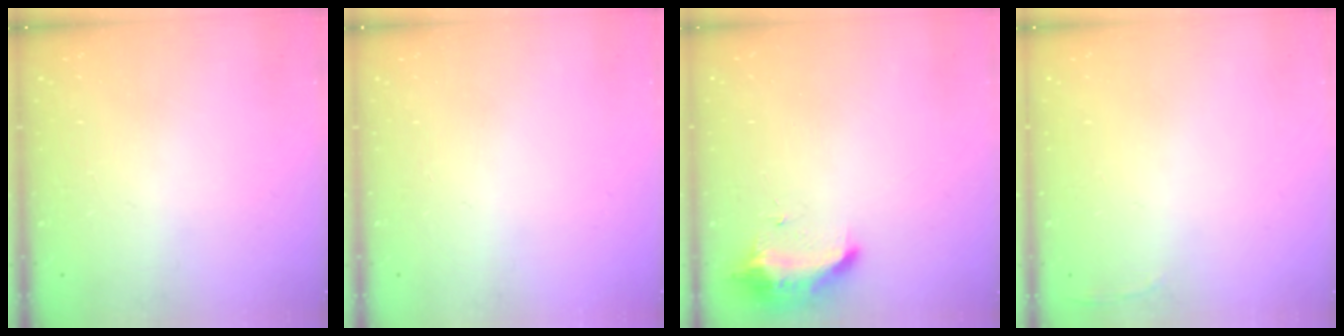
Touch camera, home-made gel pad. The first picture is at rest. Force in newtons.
{"total": 0.0}
{"total": 9.1, "press": 9.1, "slide": 0.0}
{"total": 2.8, "press": 2.6, "slide": 0.9}